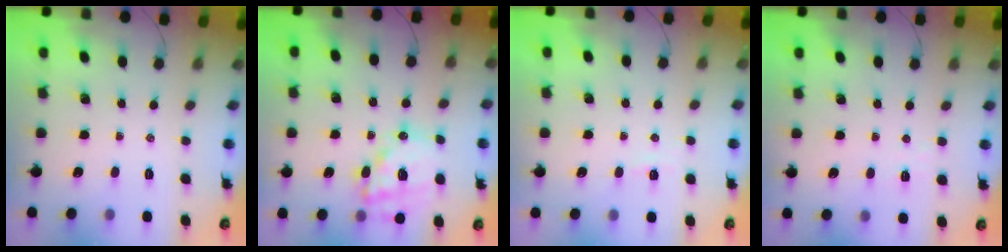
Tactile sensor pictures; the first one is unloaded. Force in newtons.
{"total": 17.8, "press": 17.4, "slide": 3.7}
{"total": 2.4, "press": 2.3, "slide": 0.6}
{"total": 2.6, "press": 2.5, "slide": 0.8}